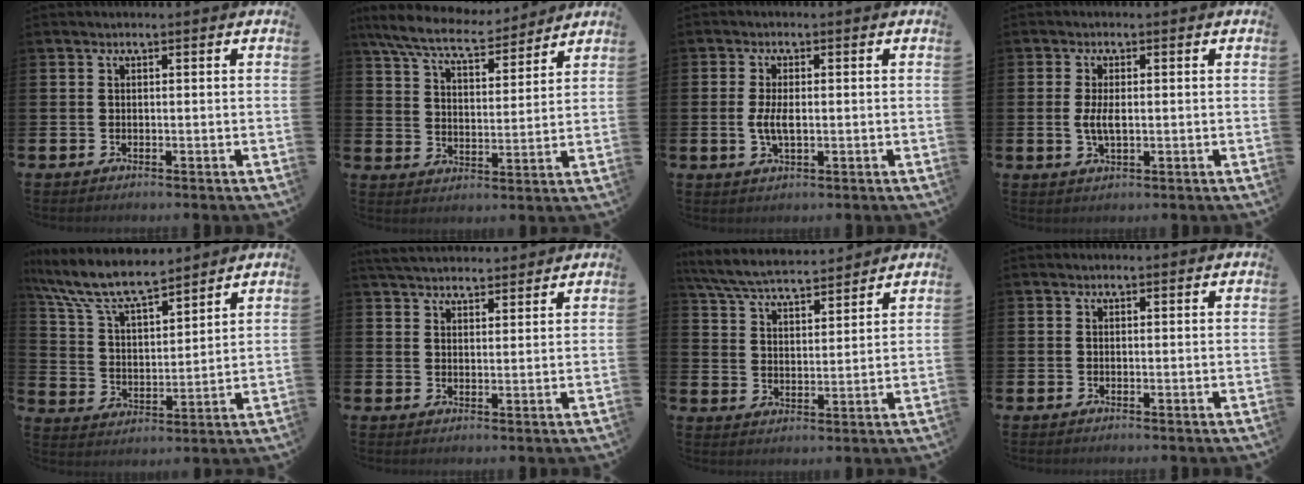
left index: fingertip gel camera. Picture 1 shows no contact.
{"total": 8.3, "force": [7.6, 1.5, 3.1], "torque": [-0.088, -0.041, 0.134]}
{"total": 3.4, "force": [-0.1, 1.5, 3.1], "torque": [-0.059, -0.001, -0.008]}
{"total": 3.1, "force": [0.0, 1.4, 2.8], "torque": [-0.047, 0.002, -0.003]}
{"total": 9.5, "force": [8.5, 2.0, 3.7], "torque": [-0.107, -0.050, 0.150]}
{"total": 4.3, "force": [4.2, 0.8, 0.4], "torque": [-0.013, -0.023, 0.076]}
{"total": 6.3, "force": [6.1, 0.8, 1.5], "torque": [-0.057, -0.033, 0.109]}
{"total": 0.0}